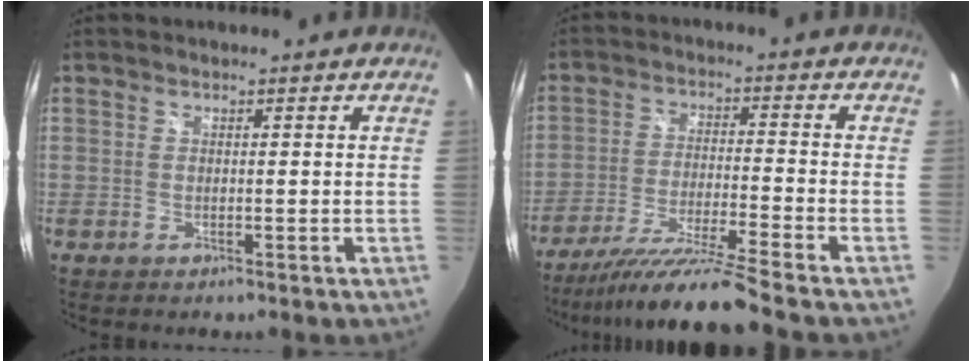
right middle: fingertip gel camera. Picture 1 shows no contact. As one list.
[{"total": 12.6, "force": [-10.9, -2.8, 5.7], "torque": [-0.122, -0.018, -0.193]}]